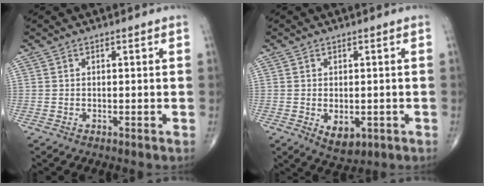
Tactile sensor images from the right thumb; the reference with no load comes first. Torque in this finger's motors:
{"motor_torque": [-0.25, 0.48, -0.11, 0.02, 0.11]}